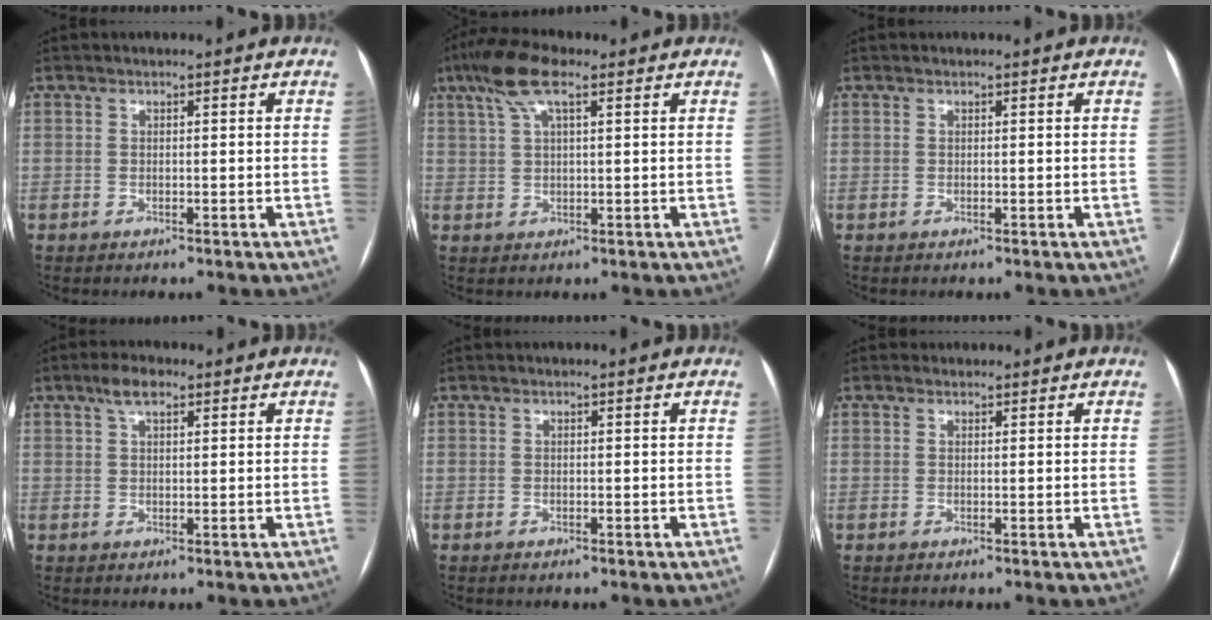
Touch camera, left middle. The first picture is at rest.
{"total": 7.2, "force": [4.1, 1.7, 5.7], "torque": [-0.122, 0.028, 0.077]}
{"total": 0.0}
{"total": 3.5, "force": [2.2, 1.3, 2.4], "torque": [-0.050, 0.013, 0.041]}
{"total": 0.0}
{"total": 0.7, "force": [0.5, 0.4, -0.1], "torque": [-0.001, 0.004, 0.008]}